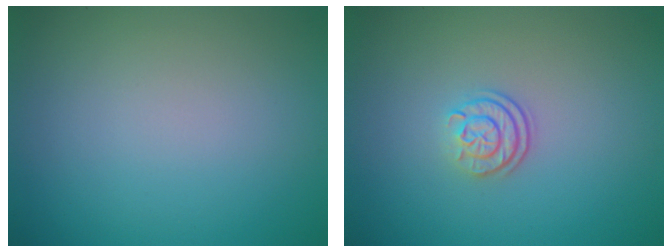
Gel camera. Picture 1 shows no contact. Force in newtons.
{"total": 2.4, "press": 1.8, "slide": 1.5}